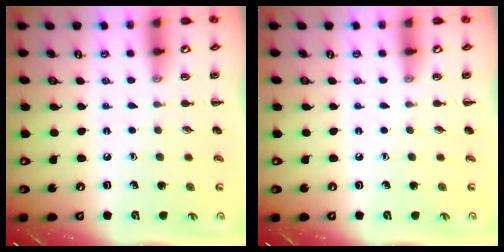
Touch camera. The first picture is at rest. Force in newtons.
{"total": 0.0}